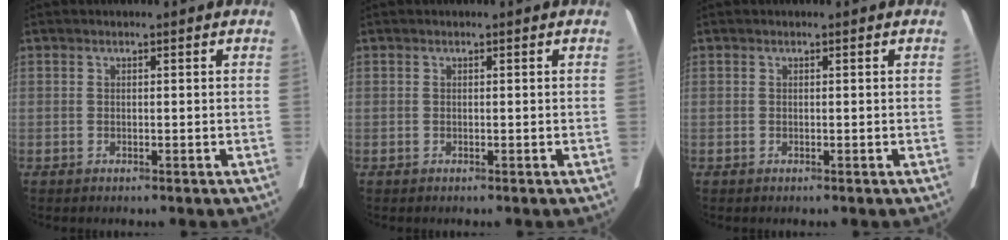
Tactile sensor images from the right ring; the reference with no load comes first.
{"total": 0.0}
{"total": 0.0}